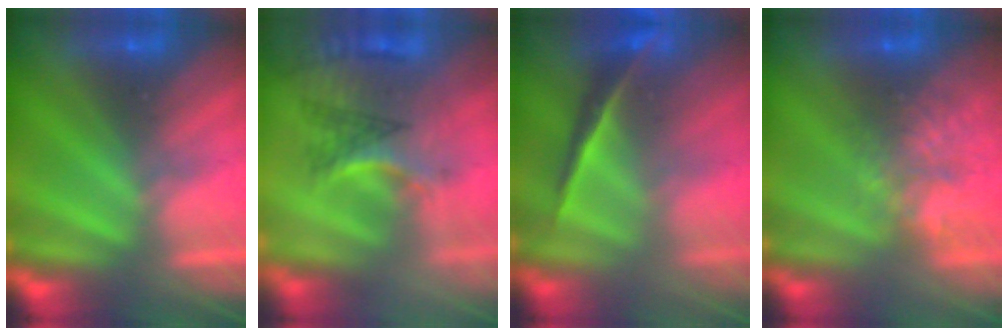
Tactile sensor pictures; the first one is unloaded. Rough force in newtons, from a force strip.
{"total": 2.9}
{"total": 2.0}
{"total": 8.2}